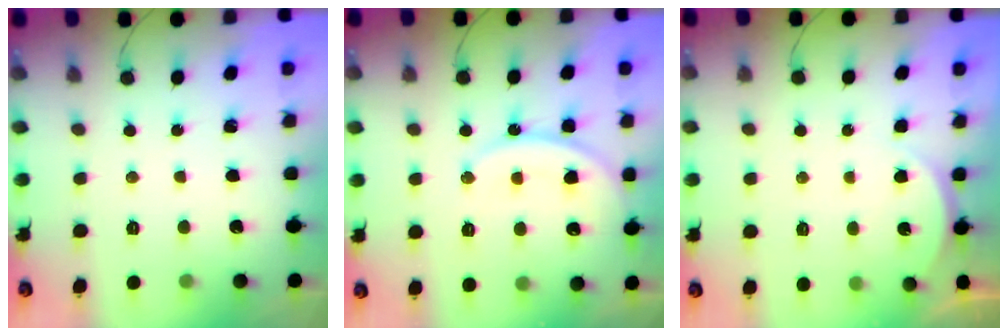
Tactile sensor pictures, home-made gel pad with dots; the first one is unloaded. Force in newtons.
{"total": 13.1, "press": 13.0, "slide": 1.1}
{"total": 2.7, "press": 2.3, "slide": 1.4}